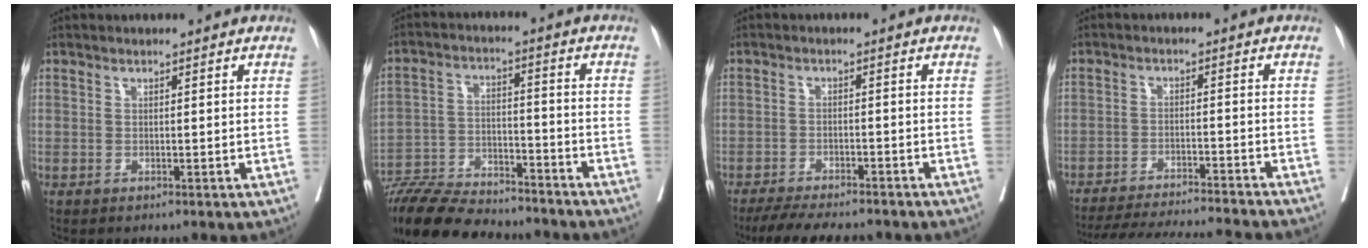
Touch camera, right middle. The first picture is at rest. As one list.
[{"total": 17.7, "force": [-16.1, 3.1, 6.6], "torque": [-0.125, -0.008, -0.257]}, {"total": 10.1, "force": [-8.9, 2.1, 4.1], "torque": [-0.058, -0.008, -0.131]}, {"total": 17.8, "force": [-16.6, -0.4, 6.3], "torque": [-0.109, -0.030, -0.239]}]